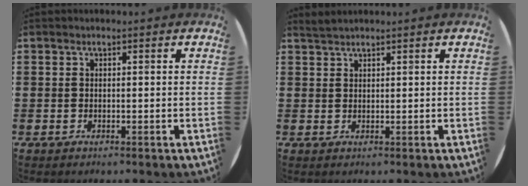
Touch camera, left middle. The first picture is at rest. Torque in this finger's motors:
{"motor_torque": [0.10, -0.09, -0.01, -0.01]}